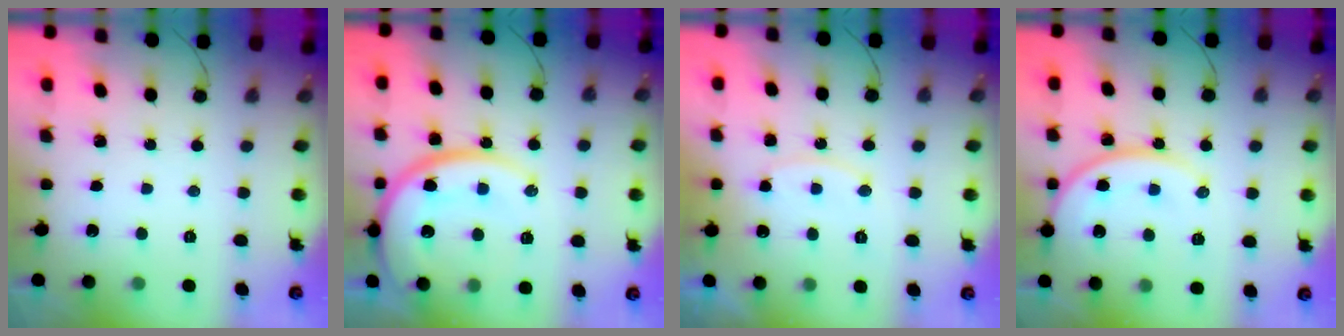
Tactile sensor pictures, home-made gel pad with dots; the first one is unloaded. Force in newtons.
{"total": 18.3, "press": 18.2, "slide": 1.9}
{"total": 8.7, "press": 8.7, "slide": 0.2}
{"total": 11.7, "press": 11.7, "slide": 1.0}